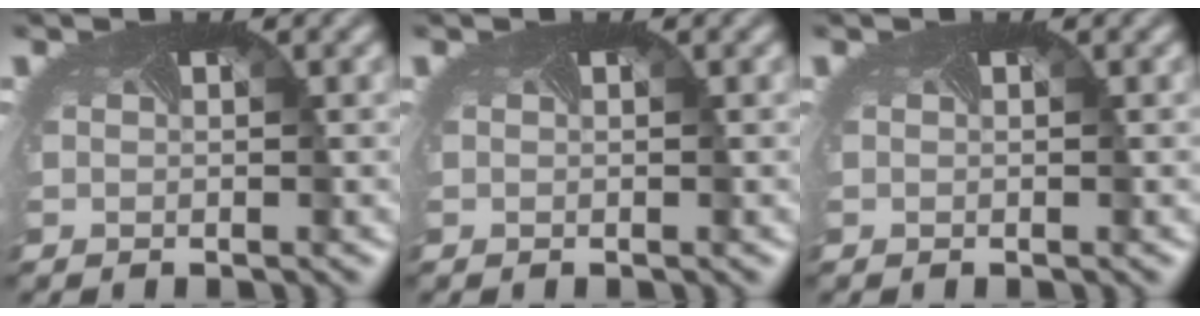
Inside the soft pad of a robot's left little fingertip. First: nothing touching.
{"total": 0.0}
{"total": 0.0}